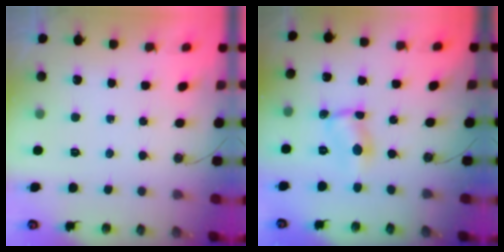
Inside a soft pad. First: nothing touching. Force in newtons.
{"total": 1.6, "press": 1.5, "slide": 0.1}